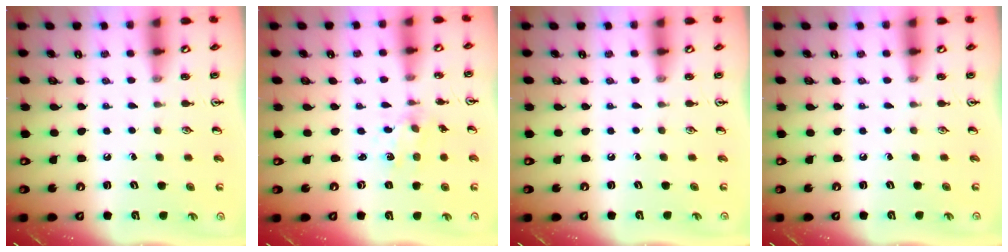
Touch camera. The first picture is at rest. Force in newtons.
{"total": 1.3, "press": 1.3, "slide": 0.3}
{"total": 0.0}
{"total": 0.0}